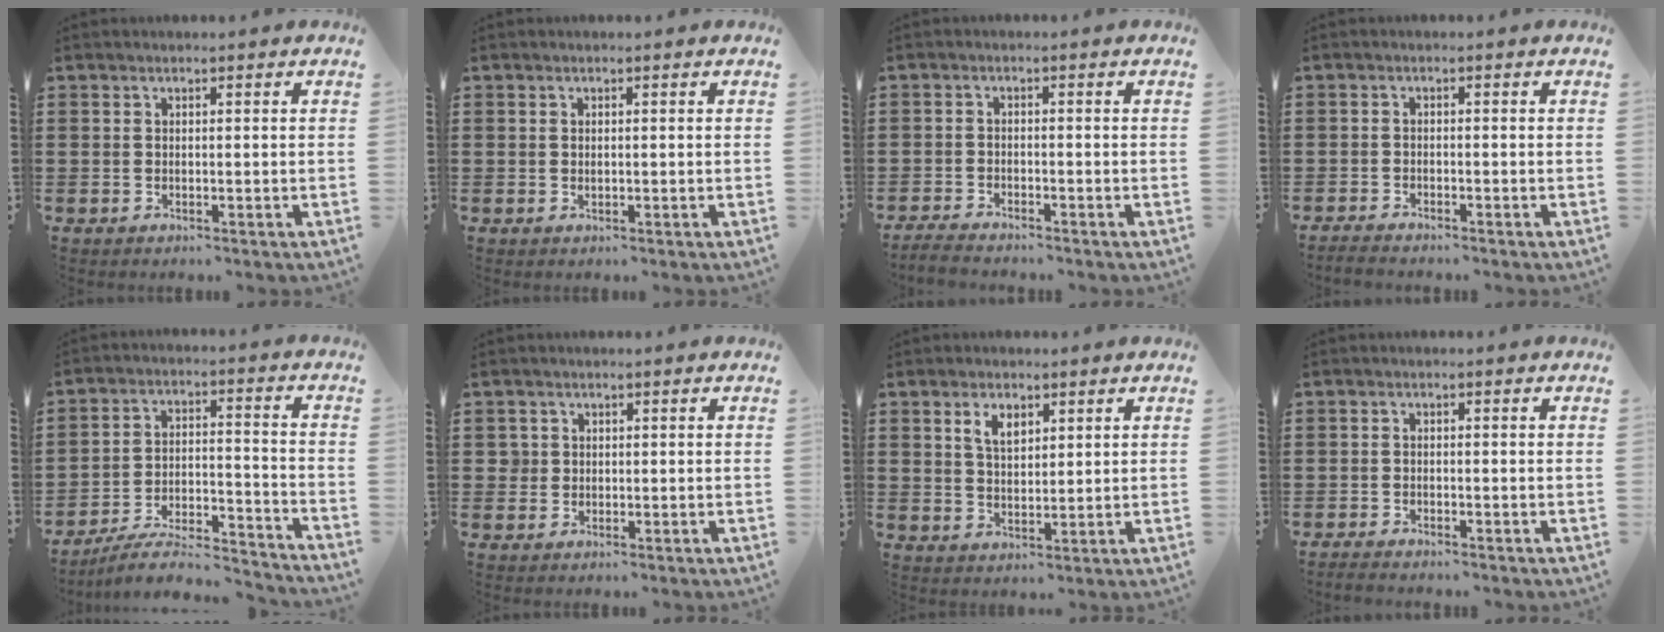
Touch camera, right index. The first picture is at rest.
{"total": 0.7, "force": [0.0, 0.3, 0.6], "torque": [-0.013, 0.000, 0.000]}
{"total": 2.3, "force": [-2.3, 0.1, 0.3], "torque": [-0.008, 0.002, -0.048]}
{"total": 1.5, "force": [-1.5, 0.1, 0.0], "torque": [-0.006, 0.001, -0.031]}
{"total": 7.0, "force": [-6.3, 1.1, 2.7], "torque": [-0.049, 0.001, -0.124]}
{"total": 1.7, "force": [0.3, 1.6, 0.3], "torque": [-0.012, 0.009, 0.005]}
{"total": 3.6, "force": [2.0, 2.0, 2.3], "torque": [-0.053, 0.008, 0.036]}
{"total": 1.3, "force": [-1.3, 0.1, 0.0], "torque": [-0.004, 0.001, -0.026]}